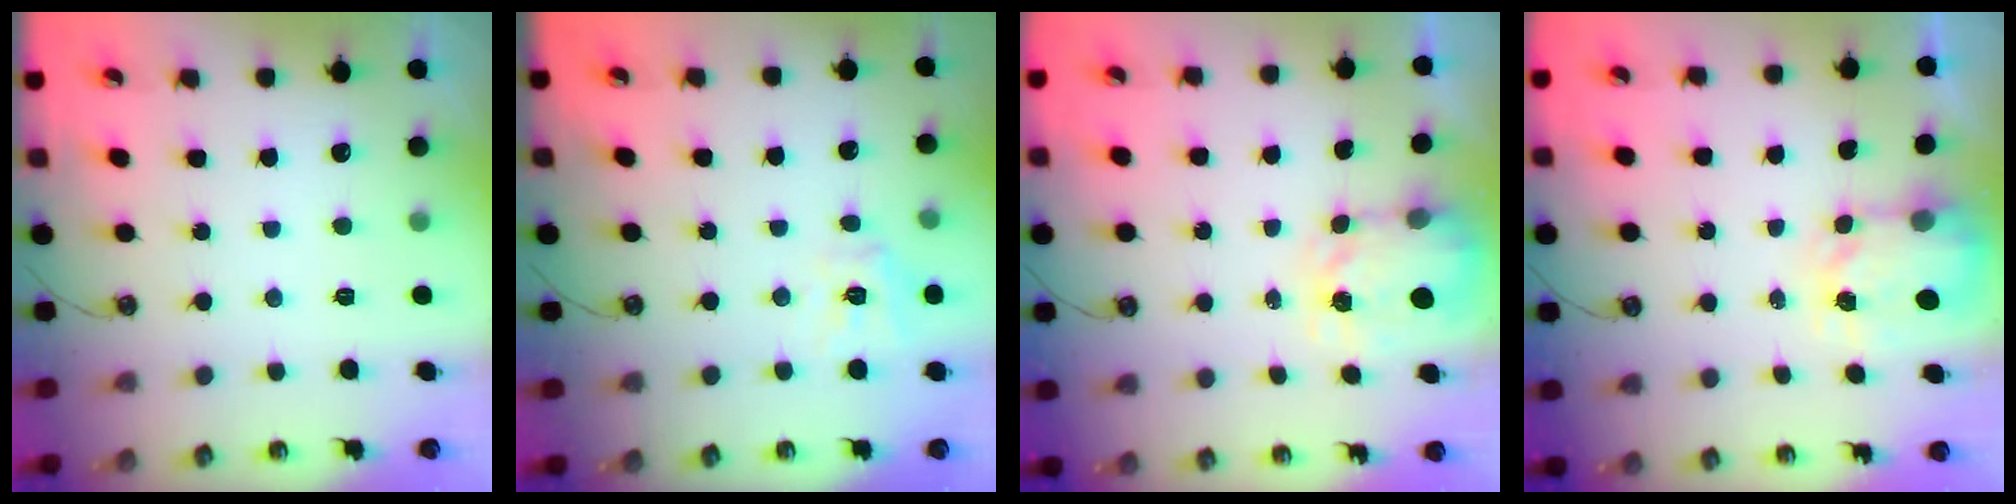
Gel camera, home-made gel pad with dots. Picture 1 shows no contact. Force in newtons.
{"total": 10.9, "press": 10.8, "slide": 1.3}
{"total": 3.6, "press": 3.5, "slide": 0.5}
{"total": 3.9, "press": 3.8, "slide": 0.6}